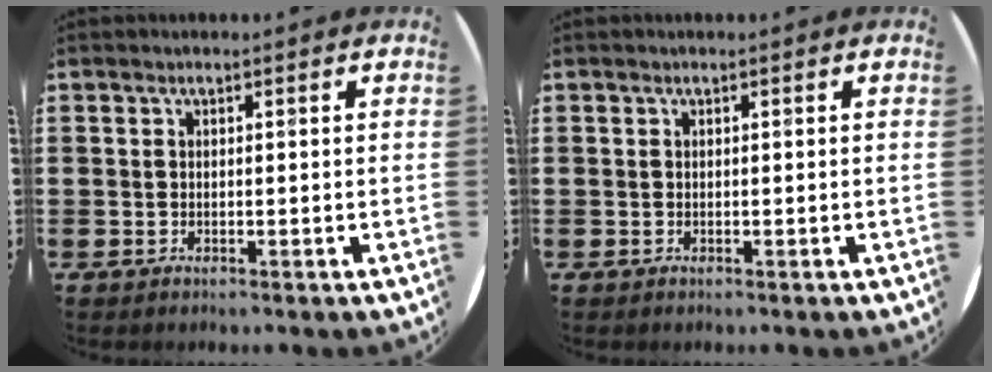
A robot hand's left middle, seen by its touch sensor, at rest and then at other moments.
{"total": 0.0}